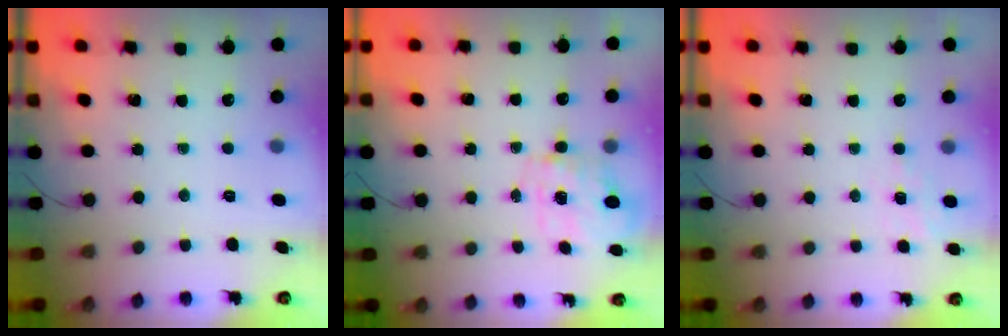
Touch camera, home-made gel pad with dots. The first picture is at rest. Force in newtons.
{"total": 4.0, "press": 3.9, "slide": 0.9}
{"total": 5.2, "press": 4.9, "slide": 1.9}